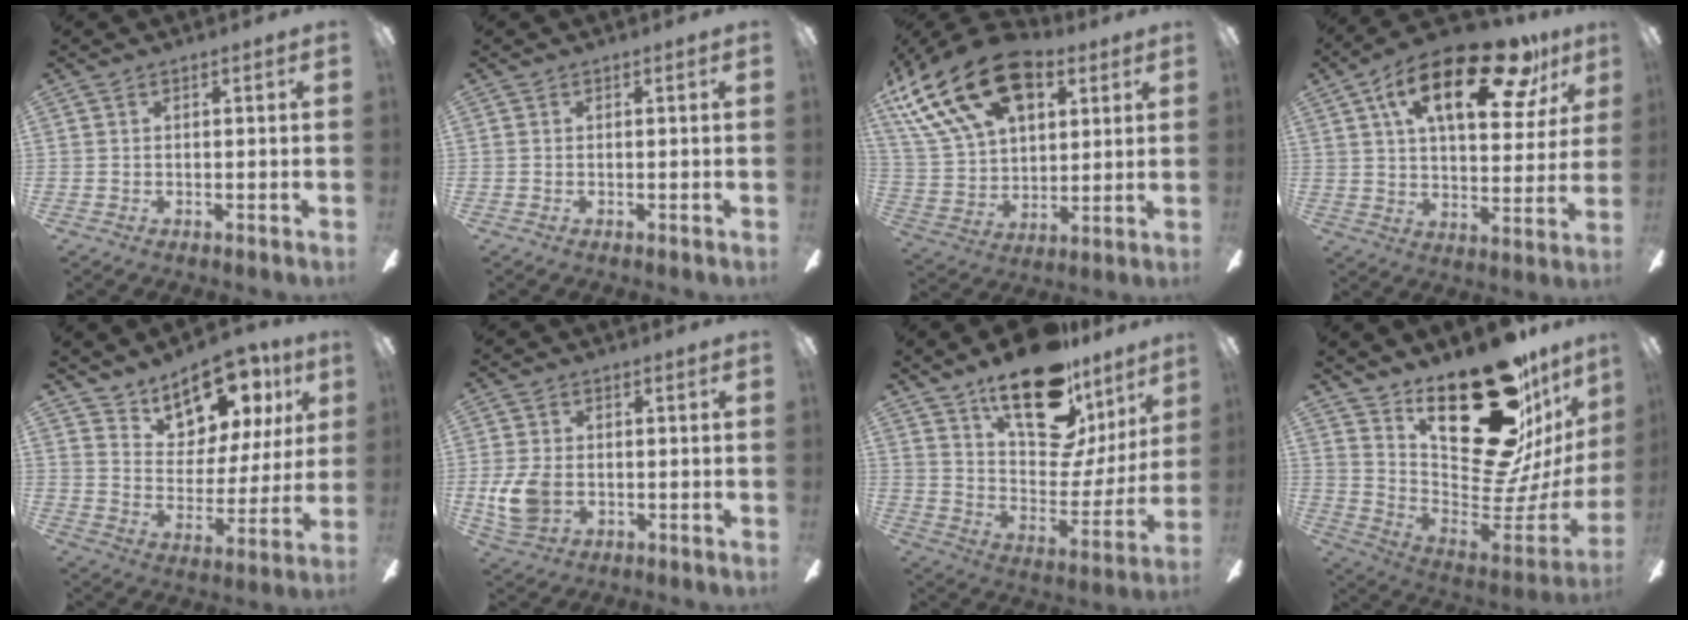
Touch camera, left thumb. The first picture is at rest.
{"total": 0.0}
{"total": 24.0, "force": [13.4, 13.9, 14.2], "torque": [-0.283, -0.062, 0.238]}
{"total": 22.5, "force": [12.1, 9.2, 16.6], "torque": [-0.255, -0.044, 0.193]}
{"total": 14.9, "force": [11.7, 6.9, 6.2], "torque": [-0.098, -0.080, 0.209]}
{"total": 7.7, "force": [-1.3, 5.4, 5.3], "torque": [-0.127, 0.006, -0.023]}
{"total": 23.1, "force": [15.4, 10.5, 13.6], "torque": [-0.201, -0.099, 0.269]}
{"total": 29.7, "force": [17.8, 13.0, 20.0], "torque": [-0.241, -0.144, 0.343]}